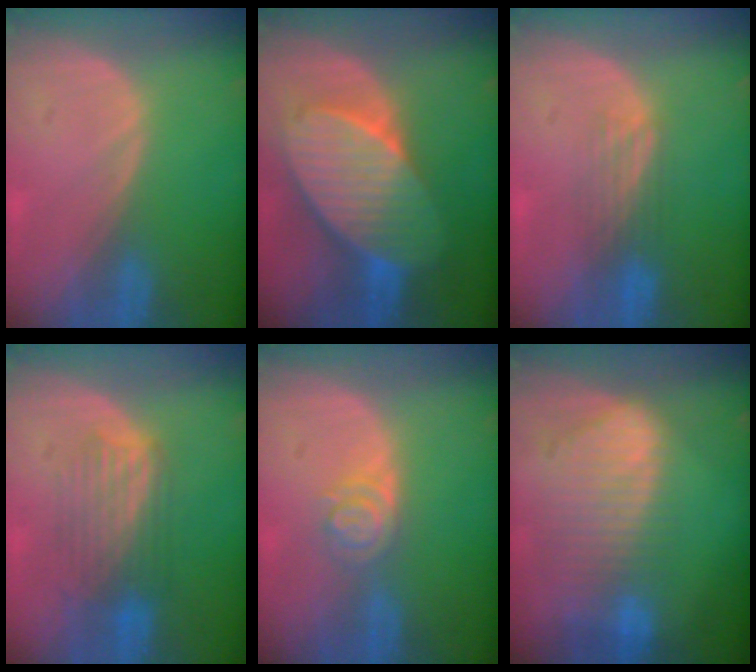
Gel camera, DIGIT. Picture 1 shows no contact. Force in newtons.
{"total": 10.6, "press": 10.5, "slide": 0.8}
{"total": 4.1, "press": 3.4, "slide": 2.3}
{"total": 5.6, "press": 5.6, "slide": 0.4}
{"total": 4.0, "press": 3.6, "slide": 1.6}
{"total": 10.1, "press": 8.5, "slide": 5.4}